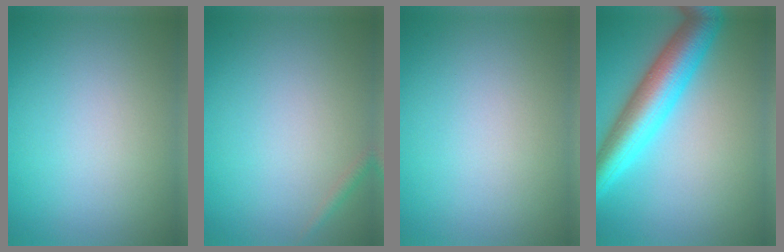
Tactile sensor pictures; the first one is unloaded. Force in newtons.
{"total": 0.7, "press": 0.7, "slide": 0.0}
{"total": 0.0}
{"total": 7.2, "press": 7.2, "slide": 0.2}